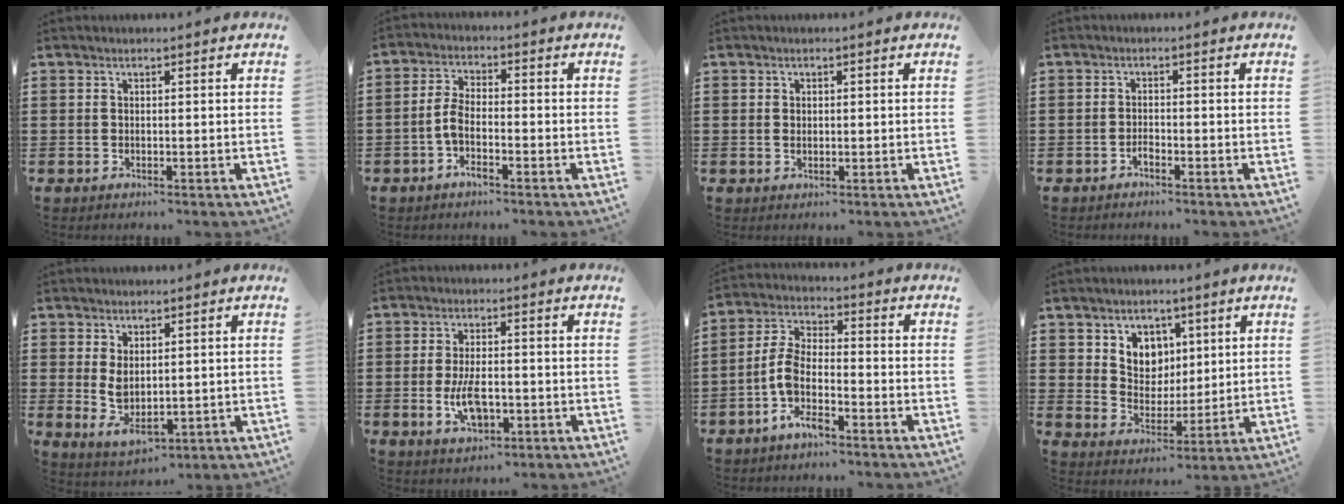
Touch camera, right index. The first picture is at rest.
{"total": 4.7, "force": [-1.9, 2.0, 3.8], "torque": [-0.096, 0.000, -0.044]}
{"total": 0.9, "force": [0.1, 0.6, 0.6], "torque": [-0.013, 0.004, 0.002]}
{"total": 1.2, "force": [-1.0, 0.4, 0.5], "torque": [-0.013, -0.001, -0.020]}
{"total": 4.1, "force": [0.6, 2.3, 3.4], "torque": [-0.081, -0.003, 0.008]}
{"total": 6.6, "force": [-1.6, 3.2, 5.5], "torque": [-0.105, -0.002, -0.033]}
{"total": 7.3, "force": [-3.3, 3.3, 5.7], "torque": [-0.148, -0.006, -0.072]}
{"total": 5.5, "force": [3.0, 4.6, 0.7], "torque": [-0.035, 0.000, 0.053]}